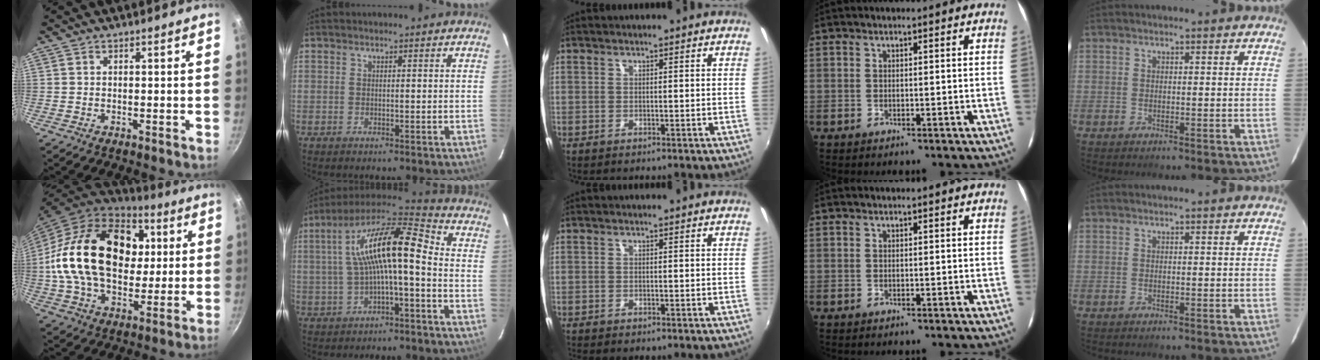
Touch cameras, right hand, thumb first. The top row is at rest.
{"thumb": {"total": 30.1, "force": [4.2, 20.3, 21.8], "torque": [-0.372, 0.022, 0.068]}, "index": {"total": 15.1, "force": [-0.2, 3.6, 14.6], "torque": [-0.266, 0.031, -0.007]}, "middle": {"total": 1.6, "force": [-1.3, 0.4, 0.9], "torque": [-0.018, -0.008, -0.019]}}